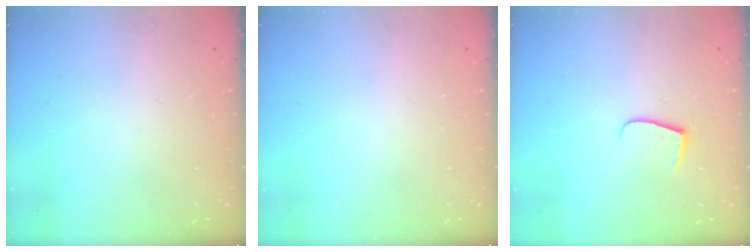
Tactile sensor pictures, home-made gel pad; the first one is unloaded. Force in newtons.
{"total": 0.0}
{"total": 6.2, "press": 6.2, "slide": 0.6}